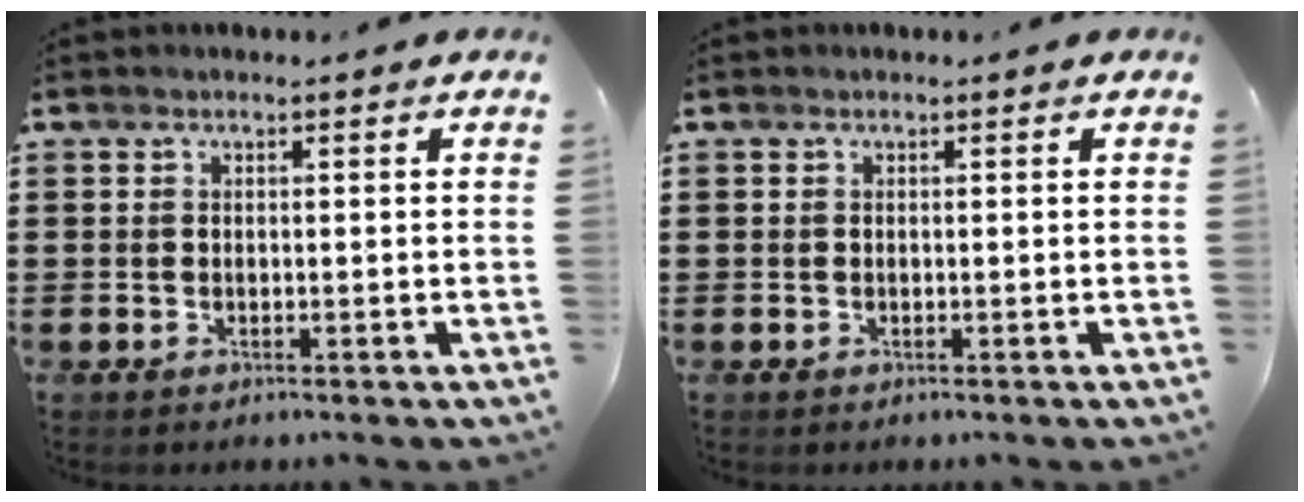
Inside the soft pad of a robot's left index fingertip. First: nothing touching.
{"total": 0.0}